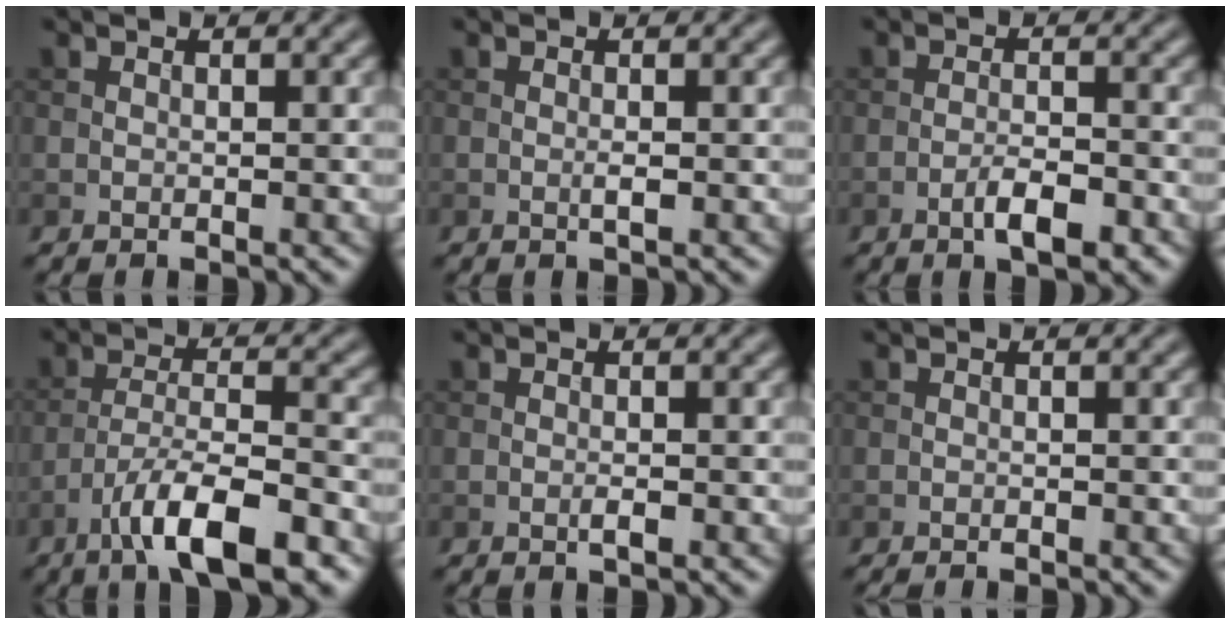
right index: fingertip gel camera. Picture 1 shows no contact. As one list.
[{"total": 0.8, "force": [-0.2, 0.1, 0.8], "torque": [-0.016, -0.002, -0.004]}, {"total": 3.4, "force": [-1.8, 0.9, 2.7], "torque": [-0.050, 0.002, -0.031]}, {"total": 8.3, "force": [-5.2, 2.1, 6.1], "torque": [-0.102, 0.004, -0.091]}, {"total": 0.8, "force": [-0.3, 0.1, 0.8], "torque": [-0.014, -0.001, -0.007]}, {"total": 0.8, "force": [-0.6, 0.2, 0.5], "torque": [-0.003, 0.000, -0.011]}]